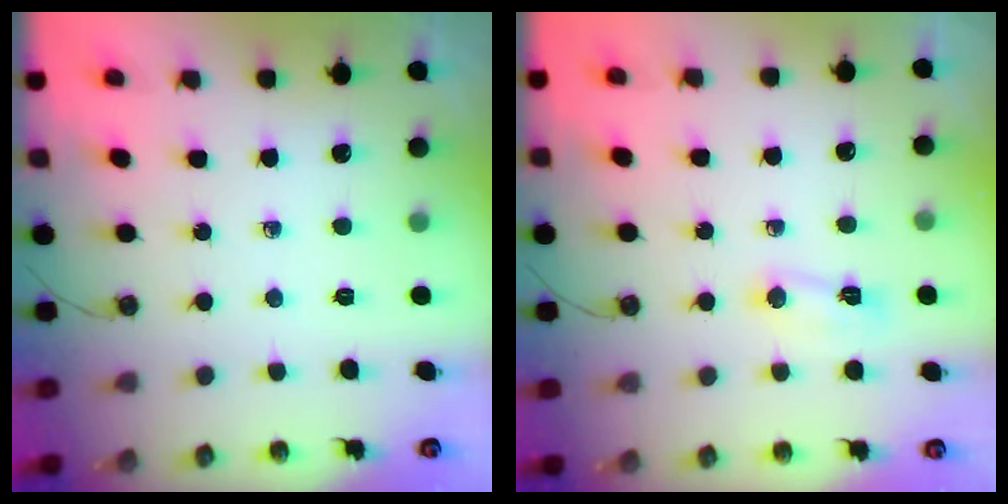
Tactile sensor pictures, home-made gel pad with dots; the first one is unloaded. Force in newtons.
{"total": 4.3, "press": 4.3, "slide": 0.6}